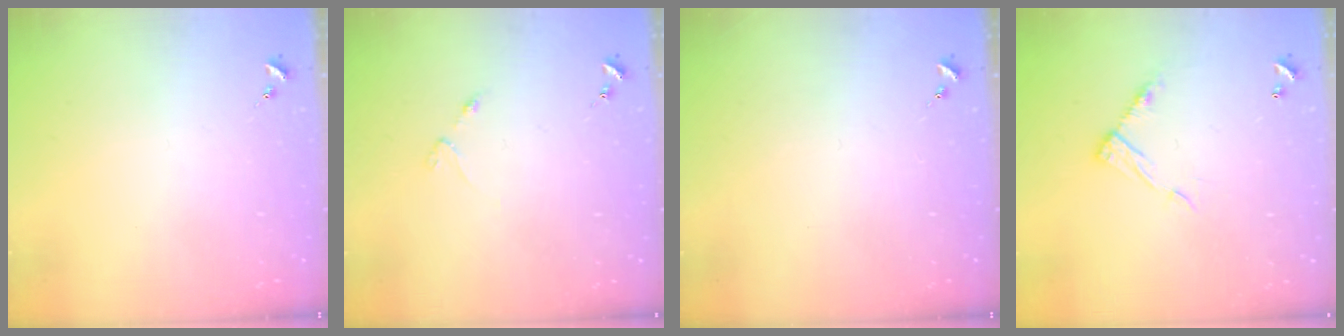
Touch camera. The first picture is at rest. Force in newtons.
{"total": 2.5, "press": 2.4, "slide": 0.4}
{"total": 0.0}
{"total": 9.4, "press": 9.4, "slide": 0.1}